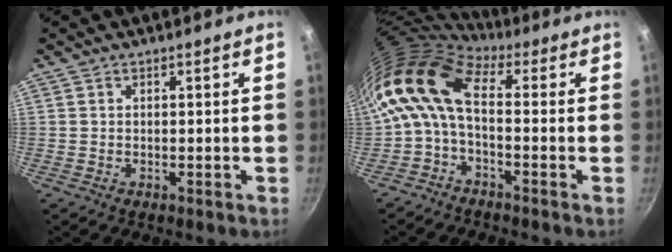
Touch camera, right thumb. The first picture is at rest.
{"total": 11.2, "force": [0.3, 5.8, 9.6], "torque": [-0.195, 0.024, -0.012]}